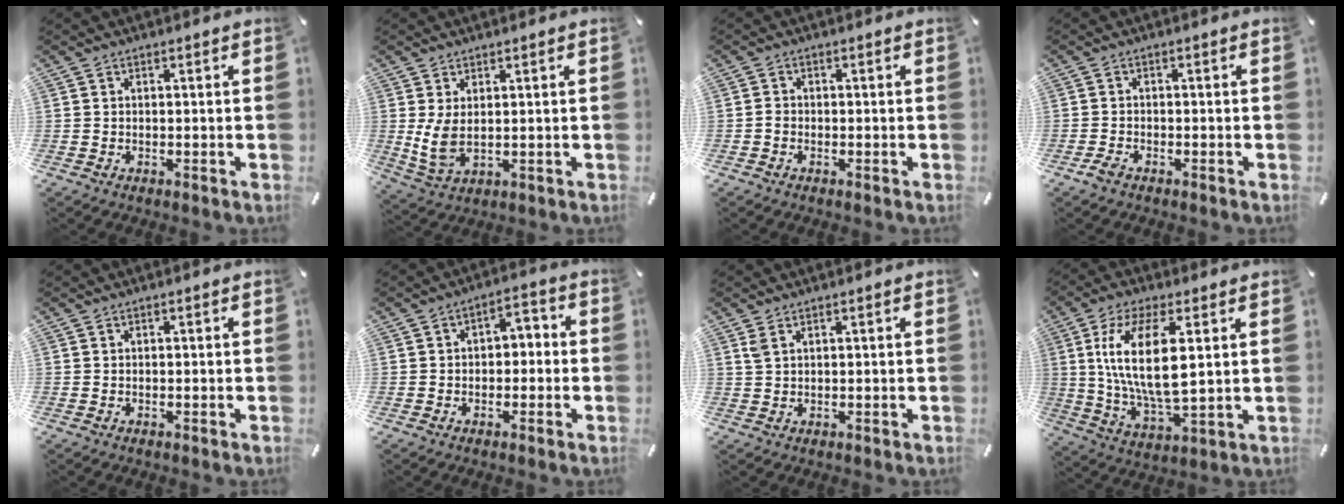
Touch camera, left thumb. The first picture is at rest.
{"total": 6.3, "force": [1.2, 3.2, 5.2], "torque": [-0.130, -0.012, 0.022]}
{"total": 1.1, "force": [-0.5, 0.8, 0.5], "torque": [-0.011, 0.002, -0.010]}
{"total": 1.6, "force": [-1.3, 0.7, 0.7], "torque": [-0.014, 0.004, -0.024]}
{"total": 0.0}
{"total": 3.8, "force": [-2.0, 2.6, 1.8], "torque": [-0.024, 0.015, -0.042]}
{"total": 1.9, "force": [1.3, 0.9, 1.0], "torque": [-0.024, -0.001, 0.025]}
{"total": 15.0, "force": [3.7, 6.1, 13.2], "torque": [-0.278, -0.015, 0.059]}